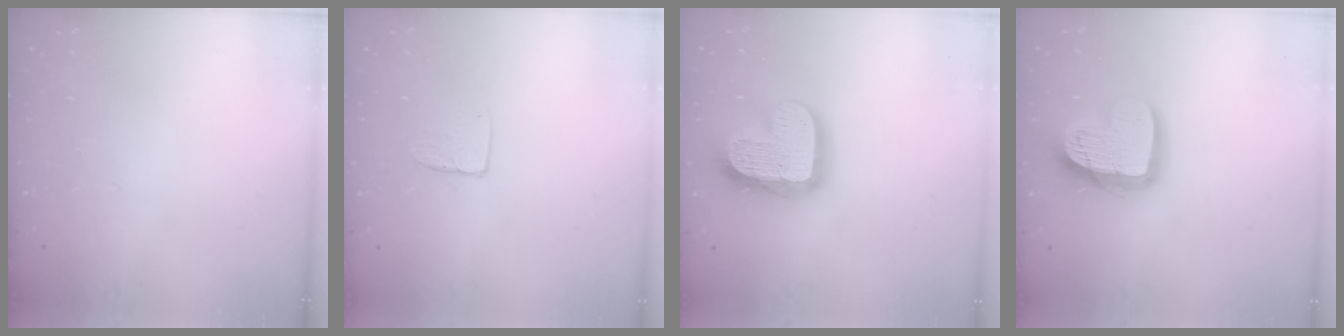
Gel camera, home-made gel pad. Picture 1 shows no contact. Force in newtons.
{"total": 5.4, "press": 5.4, "slide": 0.4}
{"total": 18.7, "press": 18.6, "slide": 1.5}
{"total": 16.5, "press": 16.4, "slide": 1.3}